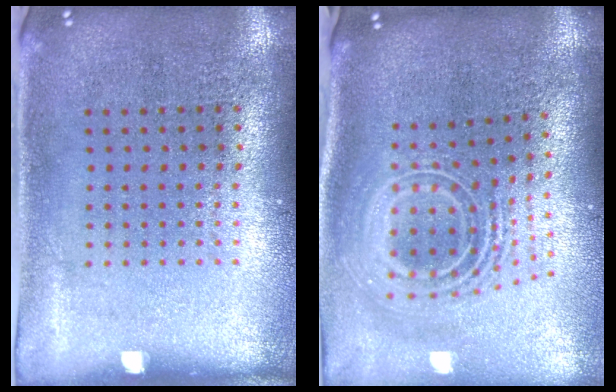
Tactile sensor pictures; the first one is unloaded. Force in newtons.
{"total": 2.7, "press": 1.8, "slide": 2.0}